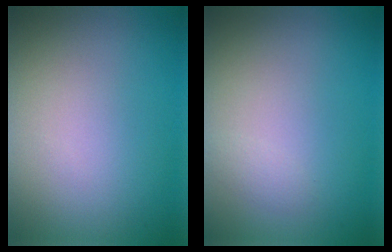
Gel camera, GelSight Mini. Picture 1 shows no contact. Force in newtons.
{"total": 0.7, "press": 0.7, "slide": 0.0}